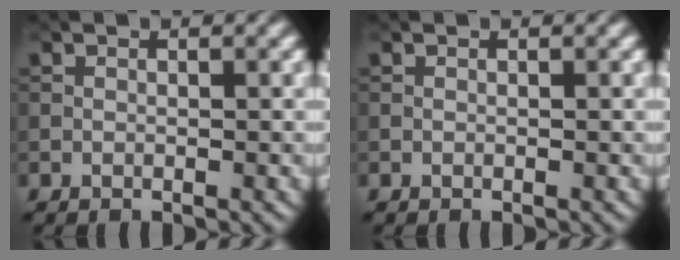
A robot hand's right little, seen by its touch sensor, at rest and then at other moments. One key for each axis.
{"total": 0.0}